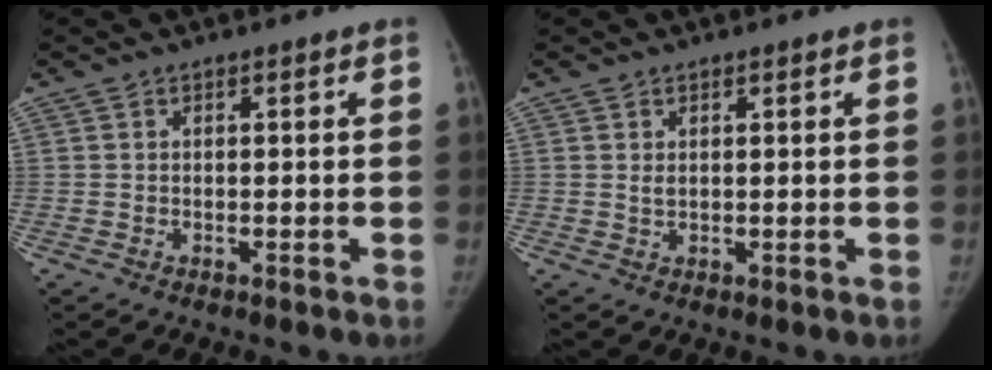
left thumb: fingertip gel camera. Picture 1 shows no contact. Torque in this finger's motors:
{"motor_torque": [0.39, 0.47, 0.56, -0.47, 0.03]}